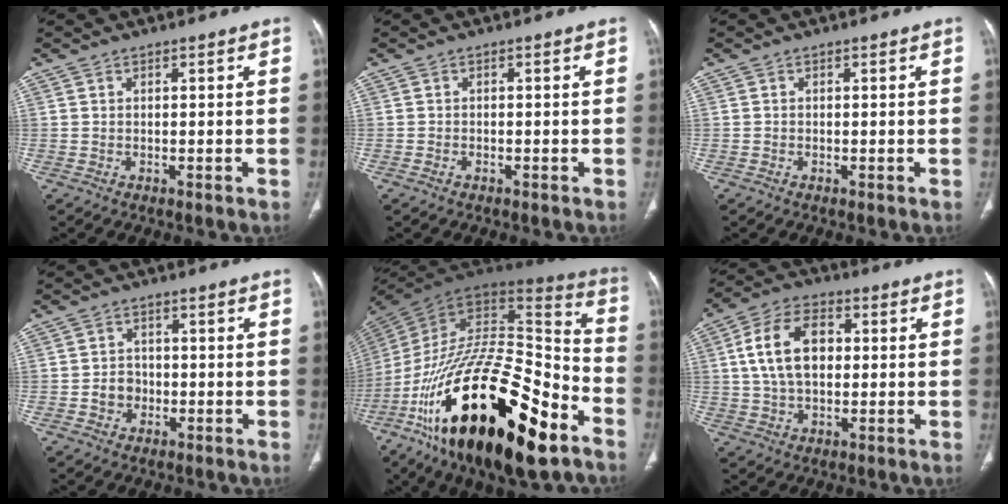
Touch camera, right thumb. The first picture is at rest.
{"total": 0.7, "force": [-0.4, 0.4, 0.3], "torque": [-0.013, 0.008, -0.004]}
{"total": 0.0}
{"total": 3.6, "force": [-0.9, 3.1, 1.4], "torque": [-0.005, 0.013, -0.016]}
{"total": 40.2, "force": [-17.9, 16.0, 32.3], "torque": [-0.549, 0.038, -0.288]}
{"total": 12.5, "force": [1.7, 8.0, 9.5], "torque": [-0.165, 0.017, 0.026]}